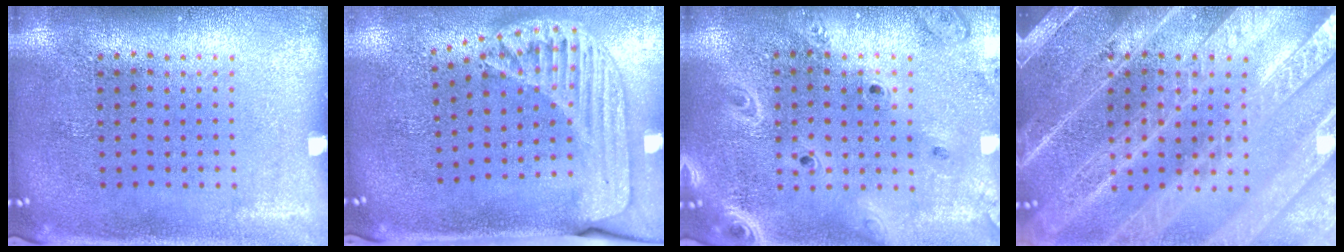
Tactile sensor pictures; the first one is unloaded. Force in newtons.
{"total": 1.8, "press": 1.6, "slide": 0.9}
{"total": 2.5, "press": 2.2, "slide": 1.2}
{"total": 5.9, "press": 5.8, "slide": 0.7}